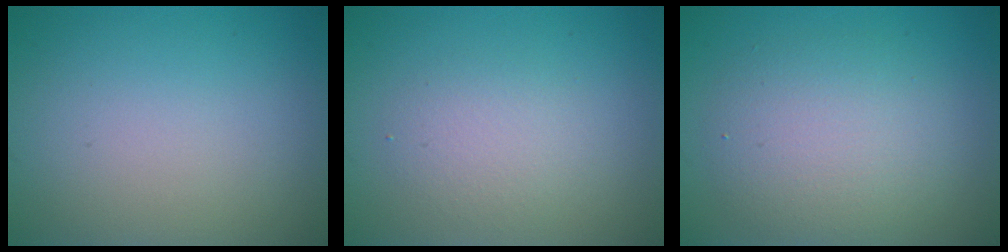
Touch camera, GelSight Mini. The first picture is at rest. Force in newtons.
{"total": 2.4, "press": 2.4, "slide": 0.1}
{"total": 4.8, "press": 4.8, "slide": 0.3}